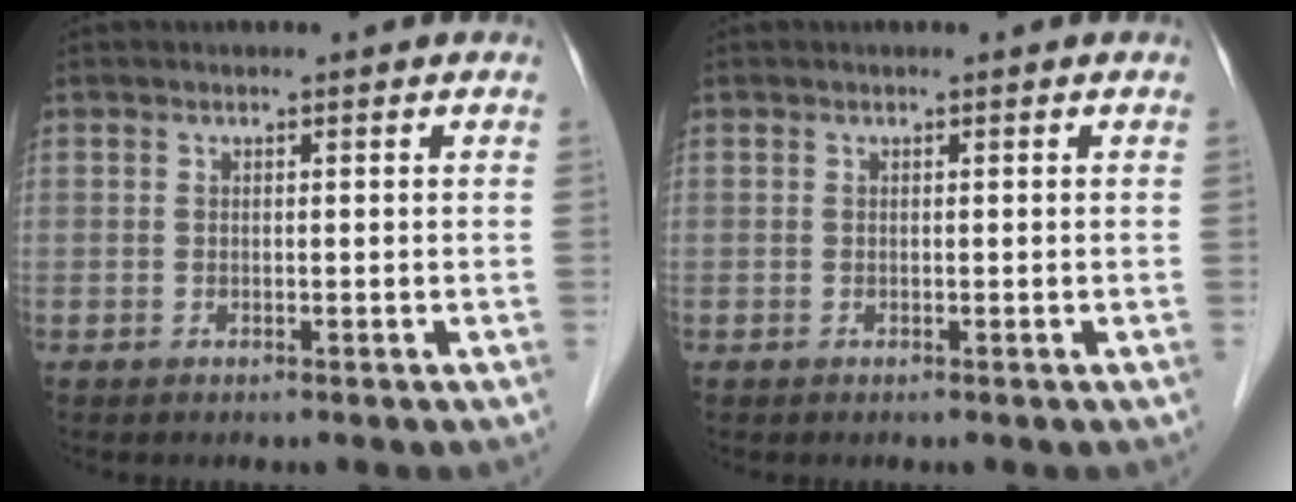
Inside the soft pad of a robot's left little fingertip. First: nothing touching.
{"total": 0.0}